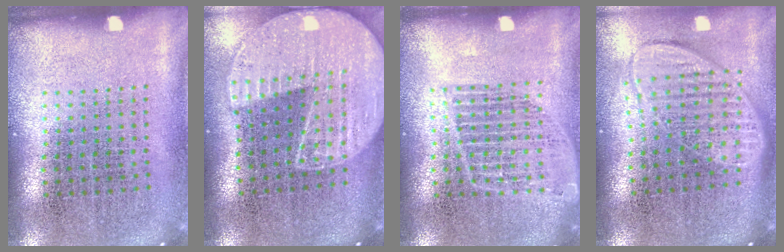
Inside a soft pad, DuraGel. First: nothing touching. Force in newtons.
{"total": 2.1, "press": 1.8, "slide": 1.0}
{"total": 1.3, "press": 1.2, "slide": 0.5}
{"total": 2.0, "press": 1.5, "slide": 1.2}